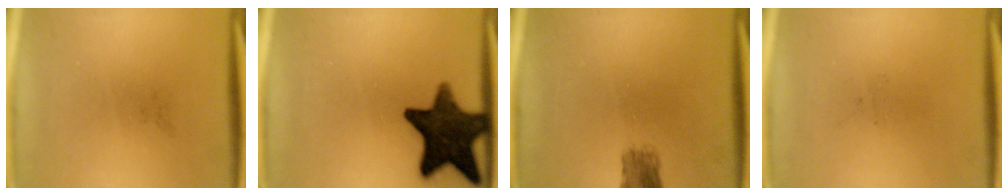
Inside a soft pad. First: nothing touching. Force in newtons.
{"total": 14.4}
{"total": 2.9}
{"total": 0.0}